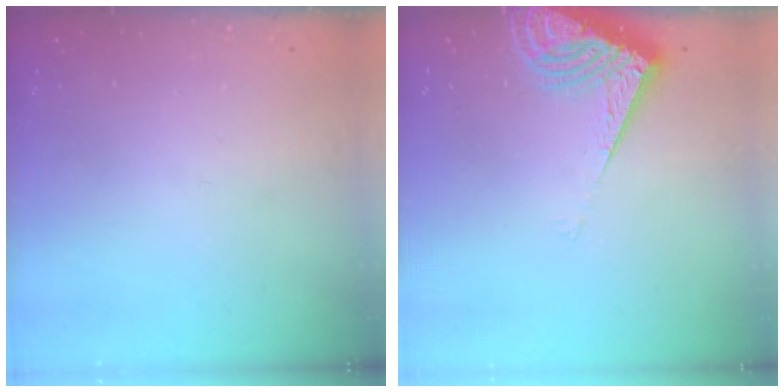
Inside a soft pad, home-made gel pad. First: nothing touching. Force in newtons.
{"total": 9.5, "press": 9.5, "slide": 1.2}